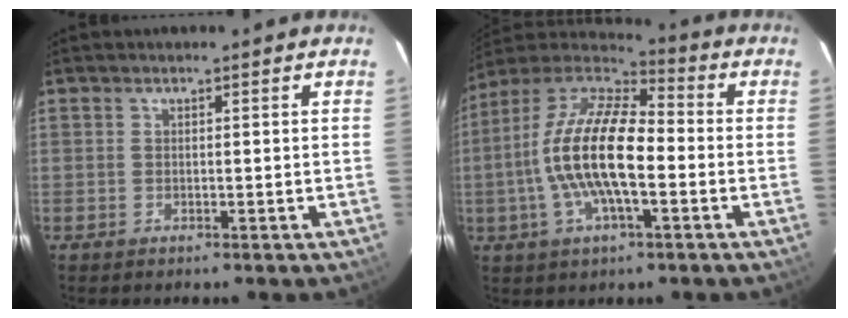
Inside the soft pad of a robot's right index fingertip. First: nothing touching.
{"total": 17.1, "force": [-2.7, 6.1, 15.8], "torque": [-0.301, 0.001, -0.060]}